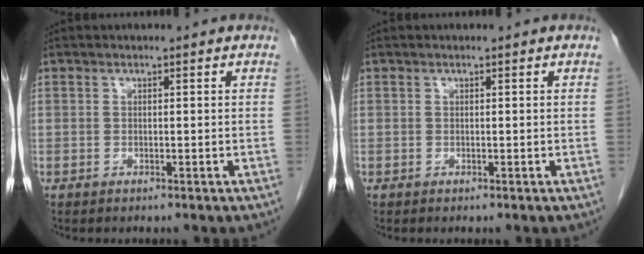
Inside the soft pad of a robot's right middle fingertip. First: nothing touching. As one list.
[{"total": 0.0}]